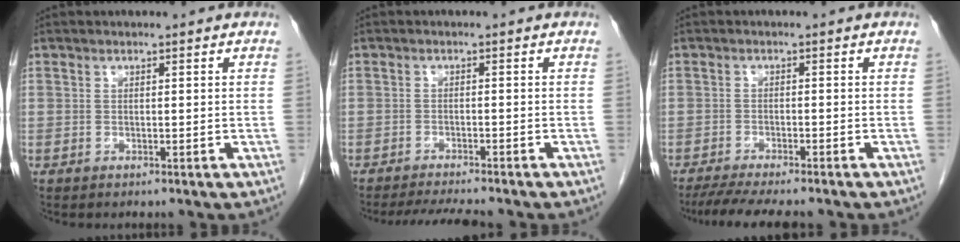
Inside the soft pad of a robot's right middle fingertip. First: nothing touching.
{"total": 6.1, "force": [-5.5, 0.1, 2.6], "torque": [-0.041, -0.016, -0.086]}
{"total": 8.7, "force": [-7.5, 0.8, 4.5], "torque": [-0.067, -0.017, -0.116]}